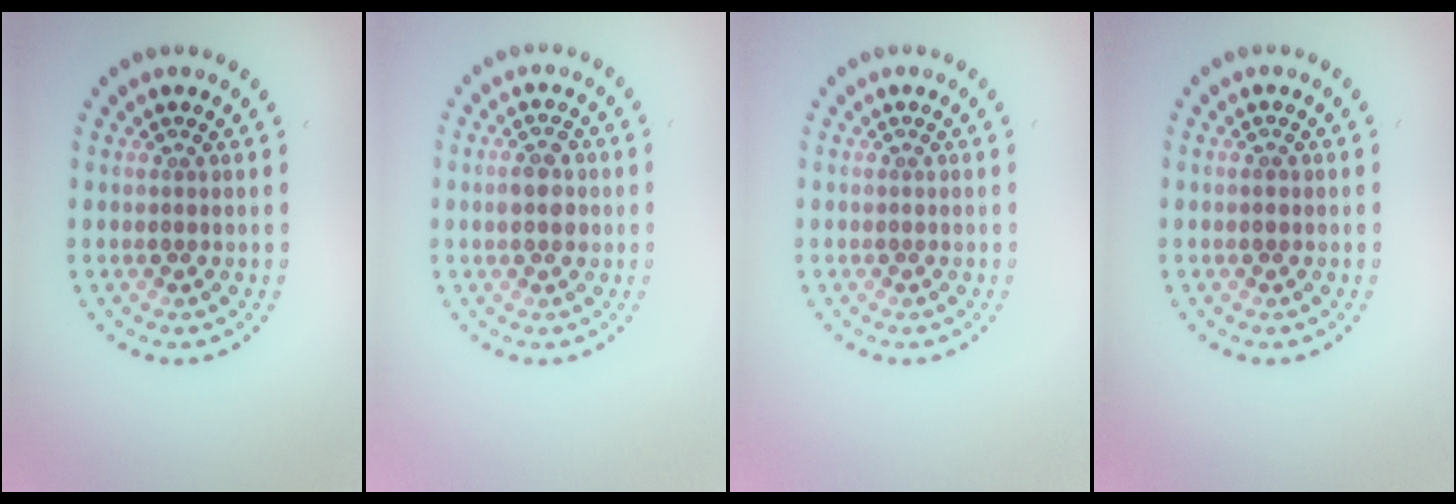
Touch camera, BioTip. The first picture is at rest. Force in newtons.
{"total": 2.6, "press": 2.6, "slide": 0.0}
{"total": 0.0}
{"total": 0.8, "press": 0.8, "slide": 0.1}